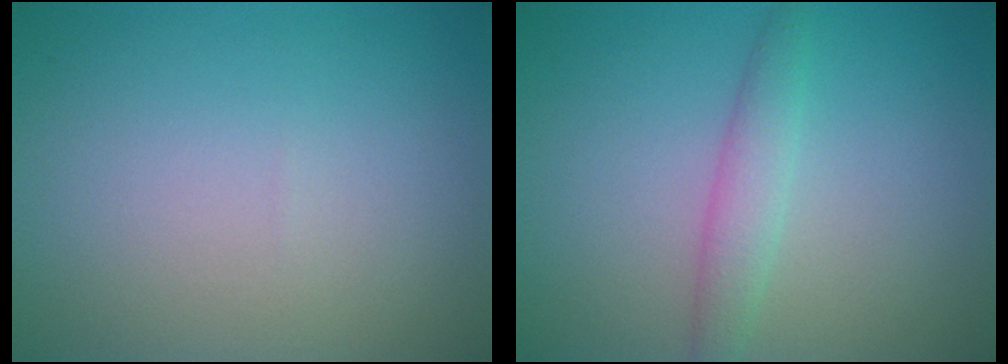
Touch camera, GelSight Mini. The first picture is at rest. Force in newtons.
{"total": 2.2, "press": 2.2, "slide": 0.2}